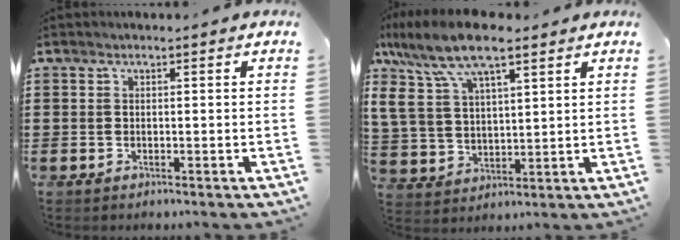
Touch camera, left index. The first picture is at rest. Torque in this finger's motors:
{"motor_torque": [2.14, 0.00, 0.82, 0.21]}